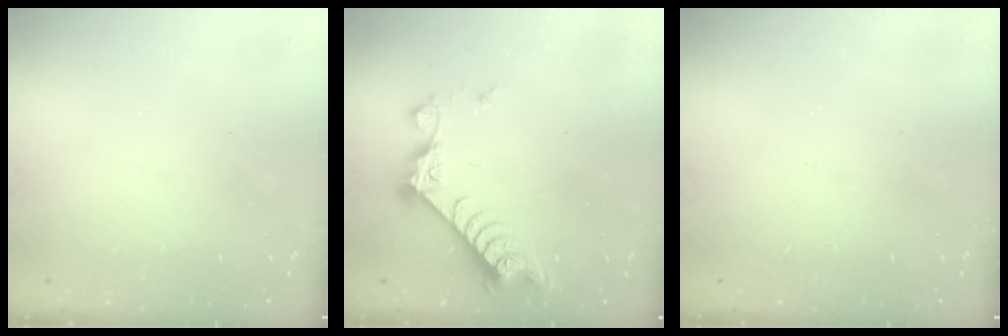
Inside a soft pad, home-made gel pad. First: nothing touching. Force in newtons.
{"total": 8.1, "press": 8.1, "slide": 0.7}
{"total": 1.7, "press": 1.7, "slide": 0.2}